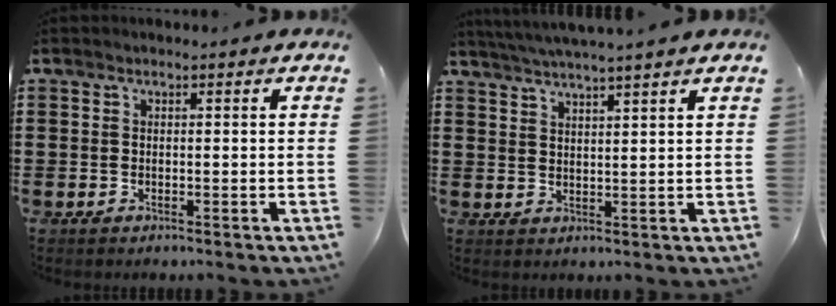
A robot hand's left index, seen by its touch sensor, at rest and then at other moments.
{"total": 3.4, "force": [3.1, -1.0, 0.8], "torque": [-0.024, -0.013, 0.055]}